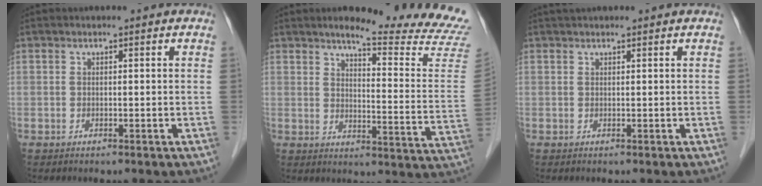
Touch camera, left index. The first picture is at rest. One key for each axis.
{"total": 17.8, "fx": 16.5, "fy": -0.6, "fz": 6.6, "tx": -0.090, "ty": -0.106, "tz": 0.188}
{"total": 3.2, "fx": 3.0, "fy": 0.1, "fz": 1.3, "tx": -0.013, "ty": 0.033, "tz": 0.041}